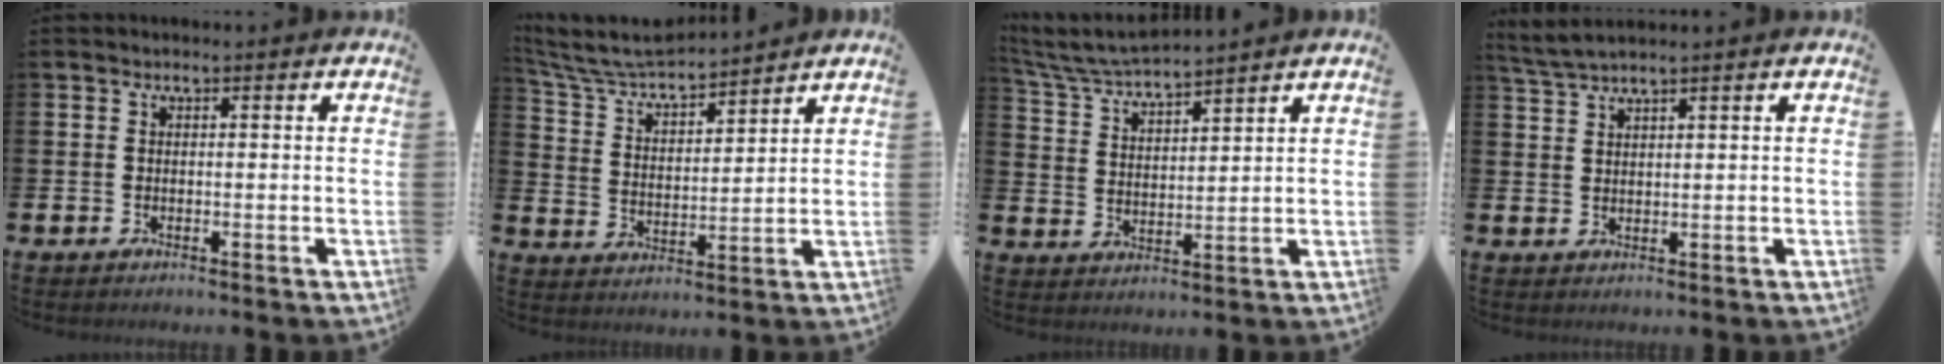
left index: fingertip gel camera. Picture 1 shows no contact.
{"total": 6.2, "force": [5.9, 1.0, 1.6], "torque": [-0.064, -0.045, 0.100]}
{"total": 5.3, "force": [5.2, 0.0, 1.0], "torque": [-0.047, -0.030, 0.092]}
{"total": 2.2, "force": [2.1, -0.2, 0.6], "torque": [-0.024, 0.001, 0.042]}